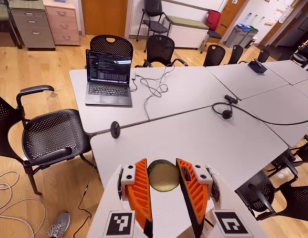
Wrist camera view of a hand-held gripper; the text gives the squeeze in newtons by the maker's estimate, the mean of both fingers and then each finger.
{"total": 8.9, "left": 9.1, "right": 8.8}